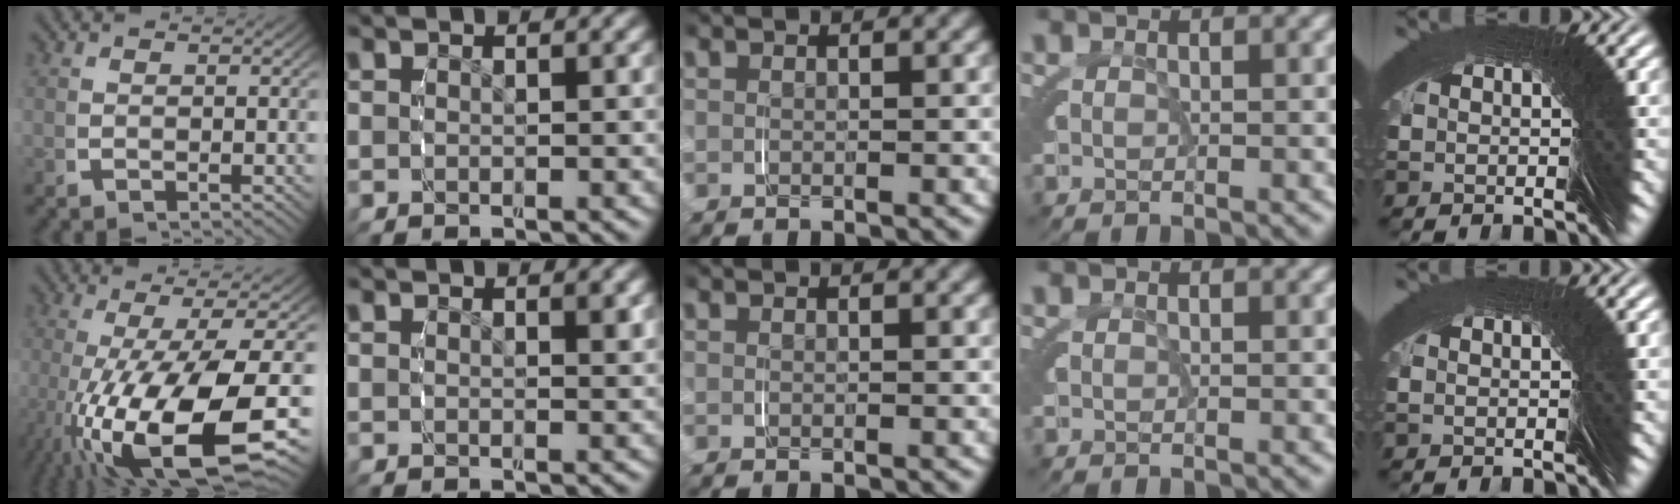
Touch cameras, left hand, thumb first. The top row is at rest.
{"thumb": {"total": 17.5, "force": [-4.5, 8.5, 14.6], "torque": [-0.288, -0.039, -0.028]}, "index": {"total": 0.6, "force": [0.3, -0.1, 0.5], "torque": [-0.003, 0.000, 0.005]}, "little": {"total": 1.7, "force": [0.6, -1.4, -0.5], "torque": [0.018, 0.015, 0.006]}}